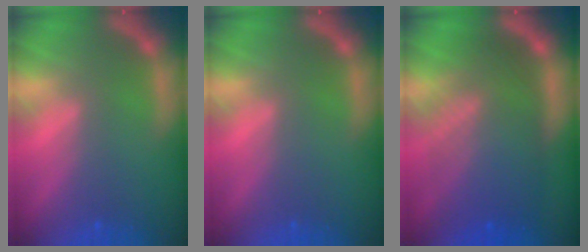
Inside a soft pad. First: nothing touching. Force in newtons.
{"total": 0.0}
{"total": 10.0}